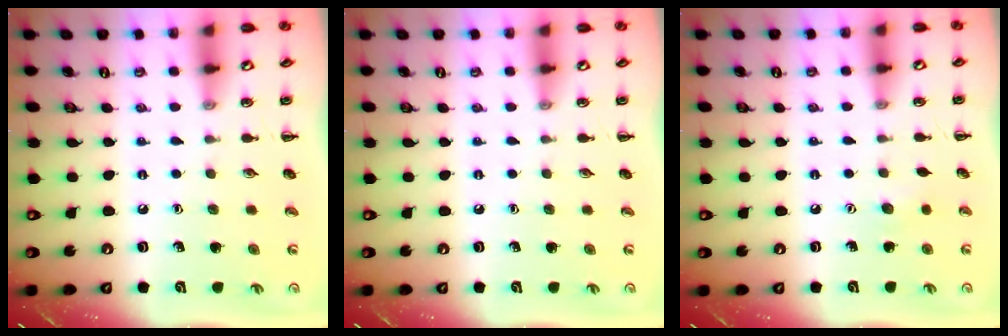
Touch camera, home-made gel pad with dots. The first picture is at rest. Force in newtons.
{"total": 0.0}
{"total": 2.9, "press": 2.8, "slide": 0.7}